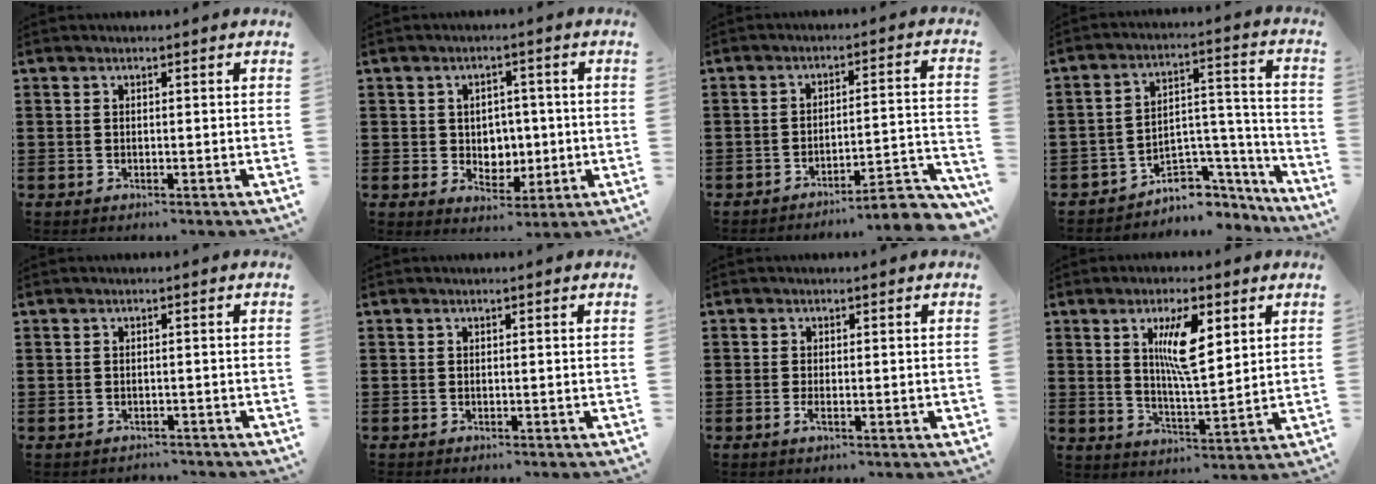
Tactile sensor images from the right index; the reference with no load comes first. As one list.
[{"total": 4.1, "force": [0.4, 3.8, 1.5], "torque": [-0.023, 0.004, -0.001]}, {"total": 5.7, "force": [-4.9, 0.3, 2.9], "torque": [-0.045, -0.011, -0.095]}, {"total": 6.1, "force": [-4.7, 3.4, 1.6], "torque": [-0.032, 0.009, -0.087]}, {"total": 1.0, "force": [-0.9, 0.4, -0.1], "torque": [-0.001, 0.004, -0.021]}, {"total": 0.0}, {"total": 1.6, "force": [-0.7, 0.2, 1.4], "torque": [-0.032, -0.006, -0.014]}, {"total": 8.3, "force": [3.2, 2.5, 7.2], "torque": [-0.133, 0.000, 0.051]}]